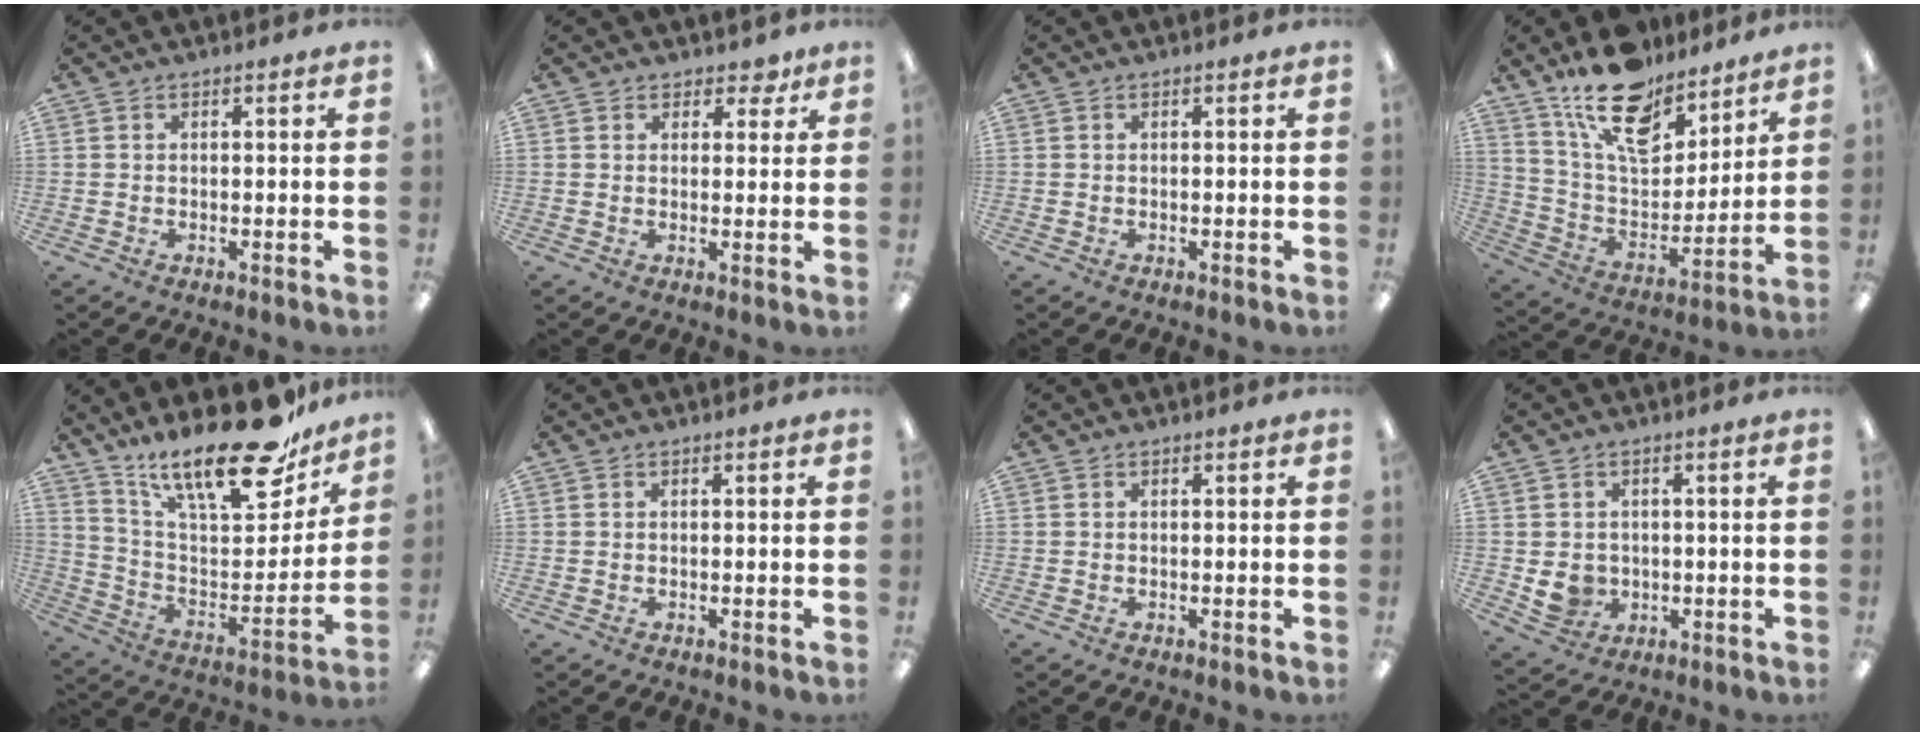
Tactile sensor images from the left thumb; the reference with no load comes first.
{"total": 3.6, "force": [2.3, 2.7, 0.6], "torque": [0.004, -0.009, 0.039]}
{"total": 0.0}
{"total": 18.6, "force": [13.7, 9.0, 8.7], "torque": [-0.154, -0.085, 0.245]}
{"total": 22.5, "force": [17.5, 6.8, 12.5], "torque": [-0.193, -0.123, 0.296]}
{"total": 0.0}
{"total": 0.0}
{"total": 5.6, "force": [-0.2, 5.2, 2.0], "torque": [-0.038, 0.004, 0.000]}